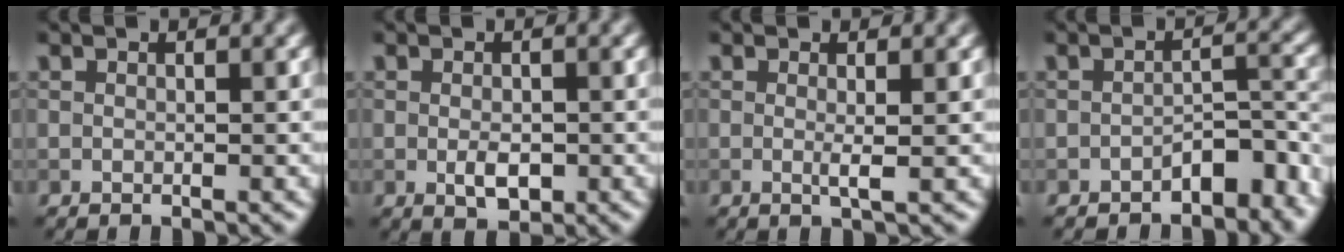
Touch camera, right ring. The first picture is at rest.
{"total": 2.3, "force": [-0.5, 1.3, 1.8], "torque": [-0.032, -0.004, -0.006]}
{"total": 1.3, "force": [0.0, 0.2, 1.3], "torque": [-0.023, -0.002, -0.003]}
{"total": 4.3, "force": [-2.8, 1.9, 2.5], "torque": [-0.026, 0.009, -0.044]}